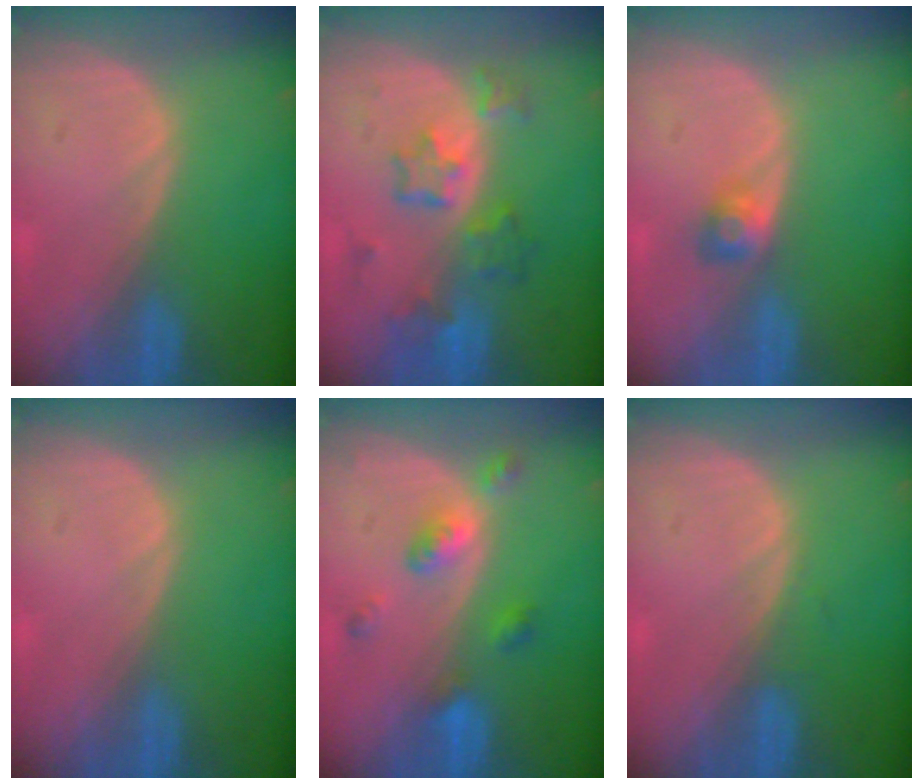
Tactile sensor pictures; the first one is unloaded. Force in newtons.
{"total": 7.2, "press": 6.4, "slide": 3.4}
{"total": 2.4, "press": 2.2, "slide": 1.0}
{"total": 0.0}
{"total": 5.3, "press": 4.6, "slide": 2.6}
{"total": 0.6, "press": 0.6, "slide": 0.2}